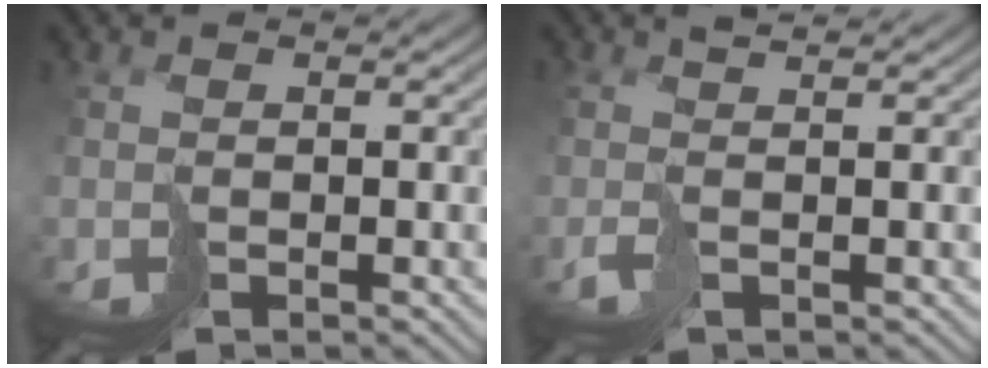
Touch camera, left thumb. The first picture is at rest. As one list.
[{"total": 2.7, "force": [0.4, 0.6, 2.6], "torque": [-0.043, 0.010, -0.001]}]